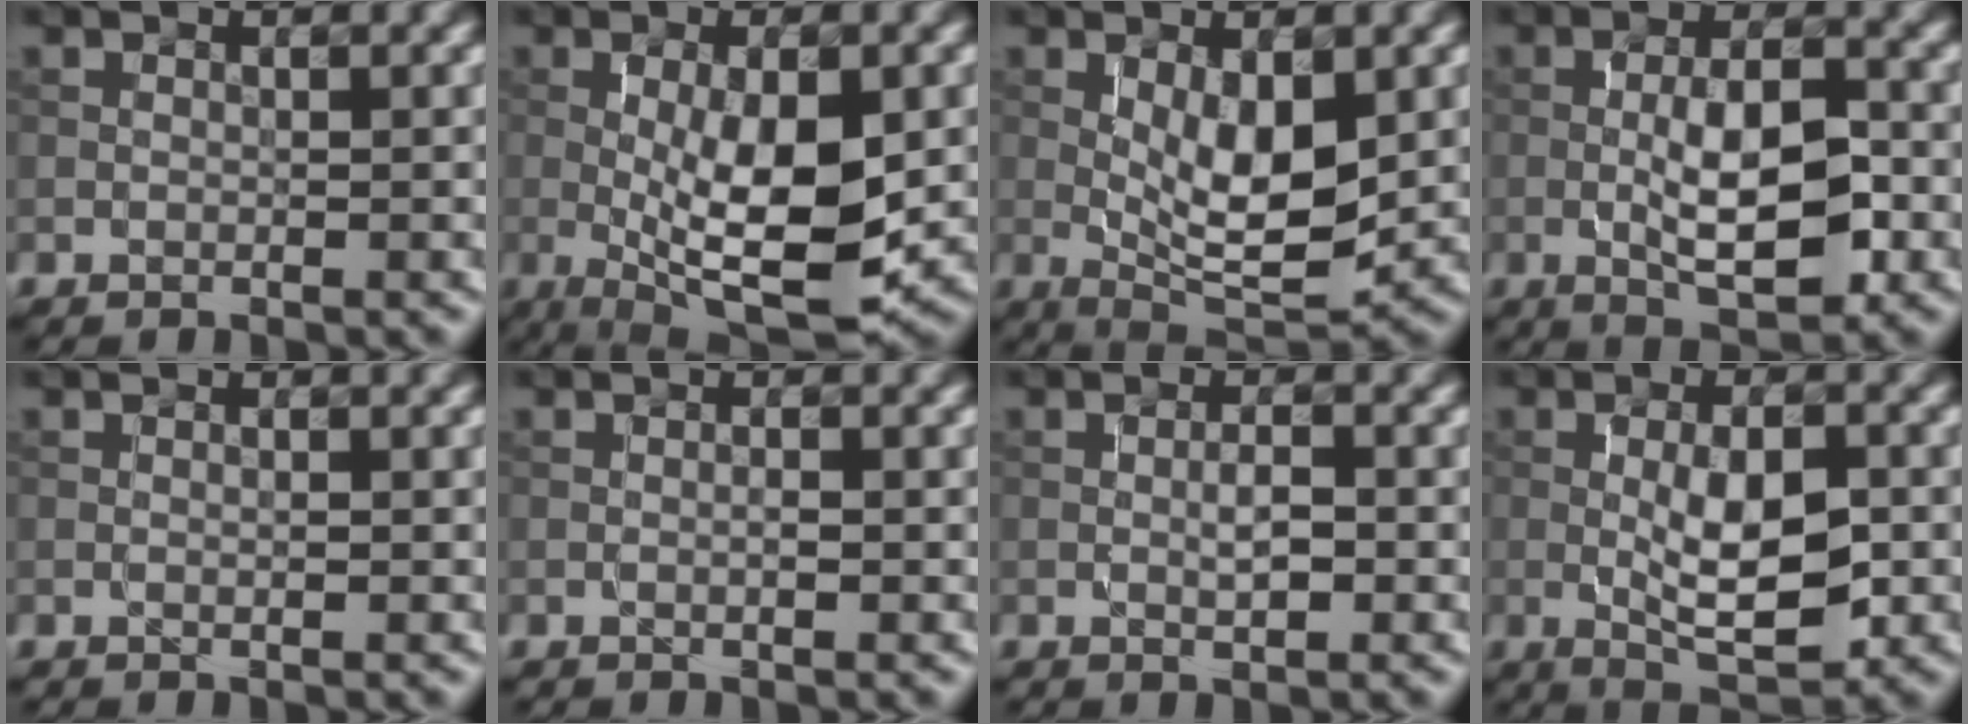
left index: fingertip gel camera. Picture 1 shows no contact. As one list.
[{"total": 9.3, "force": [-1.2, 2.9, 8.8], "torque": [-0.152, -0.011, -0.017]}, {"total": 6.3, "force": [0.3, 2.3, 5.9], "torque": [-0.100, -0.010, 0.010]}, {"total": 7.1, "force": [-1.3, 2.6, 6.5], "torque": [-0.110, 0.004, -0.024]}, {"total": 0.5, "force": [0.0, 0.1, 0.5], "torque": [-0.009, -0.002, 0.000]}, {"total": 0.9, "force": [-0.1, 0.2, 0.8], "torque": [-0.009, -0.007, 0.000]}, {"total": 1.9, "force": [-0.2, 0.6, 1.8], "torque": [-0.035, 0.001, -0.004]}, {"total": 6.4, "force": [-0.7, 2.3, 5.9], "torque": [-0.102, -0.003, -0.011]}]